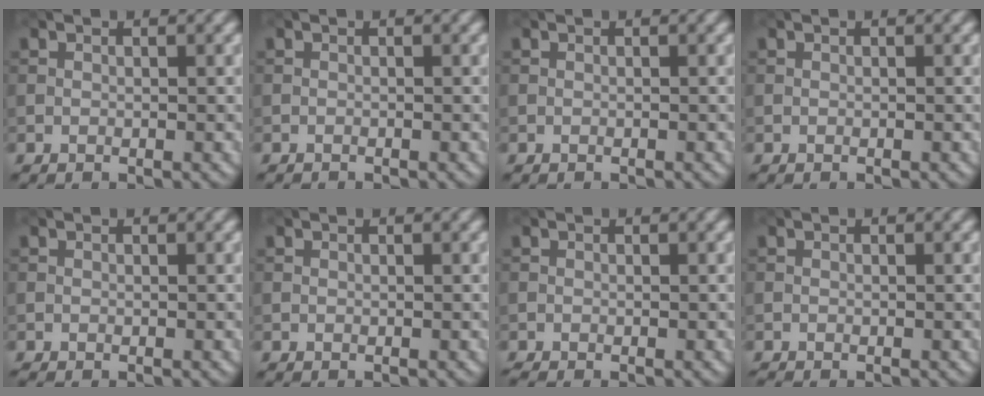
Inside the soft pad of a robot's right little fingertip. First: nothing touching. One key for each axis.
{"total": 0.9, "fx": -0.9, "fy": -0.2, "fz": 0.0, "tx": -0.001, "ty": -0.010, "tz": -0.020}
{"total": 0.0}
{"total": 0.0}
{"total": 0.9, "fx": -0.8, "fy": 0.1, "fz": 0.5, "tx": -0.012, "ty": -0.007, "tz": -0.017}
{"total": 0.0}
{"total": 1.4, "fx": -1.2, "fy": 0.2, "fz": 0.7, "tx": -0.018, "ty": -0.009, "tz": -0.027}
{"total": 0.9, "fx": -0.9, "fy": -0.1, "fz": 0.2, "tx": -0.007, "ty": -0.008, "tz": -0.021}